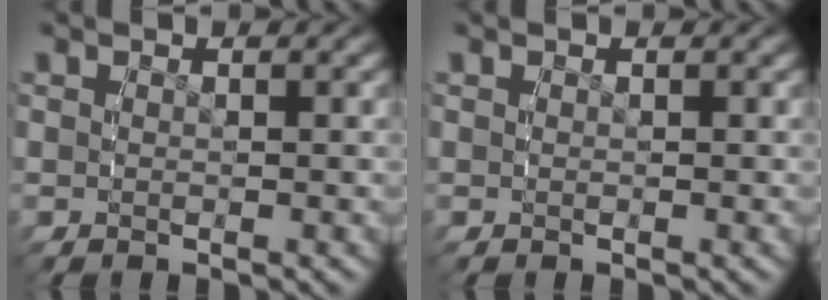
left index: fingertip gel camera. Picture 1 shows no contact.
{"total": 0.0}